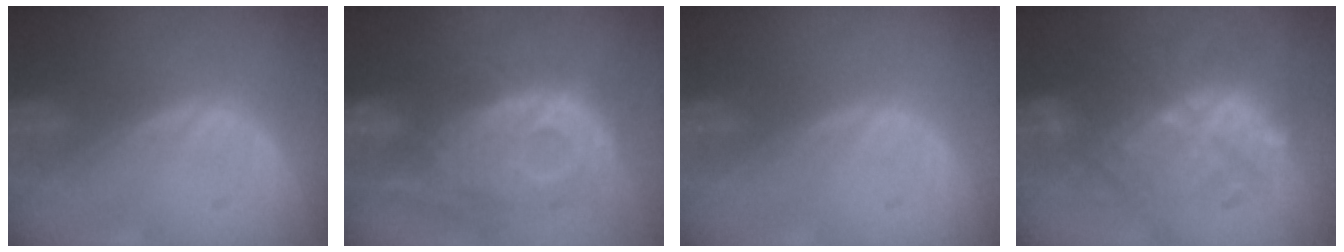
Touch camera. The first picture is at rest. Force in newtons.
{"total": 11.8, "press": 10.6, "slide": 5.2}
{"total": 0.0}
{"total": 9.6, "press": 9.5, "slide": 1.5}